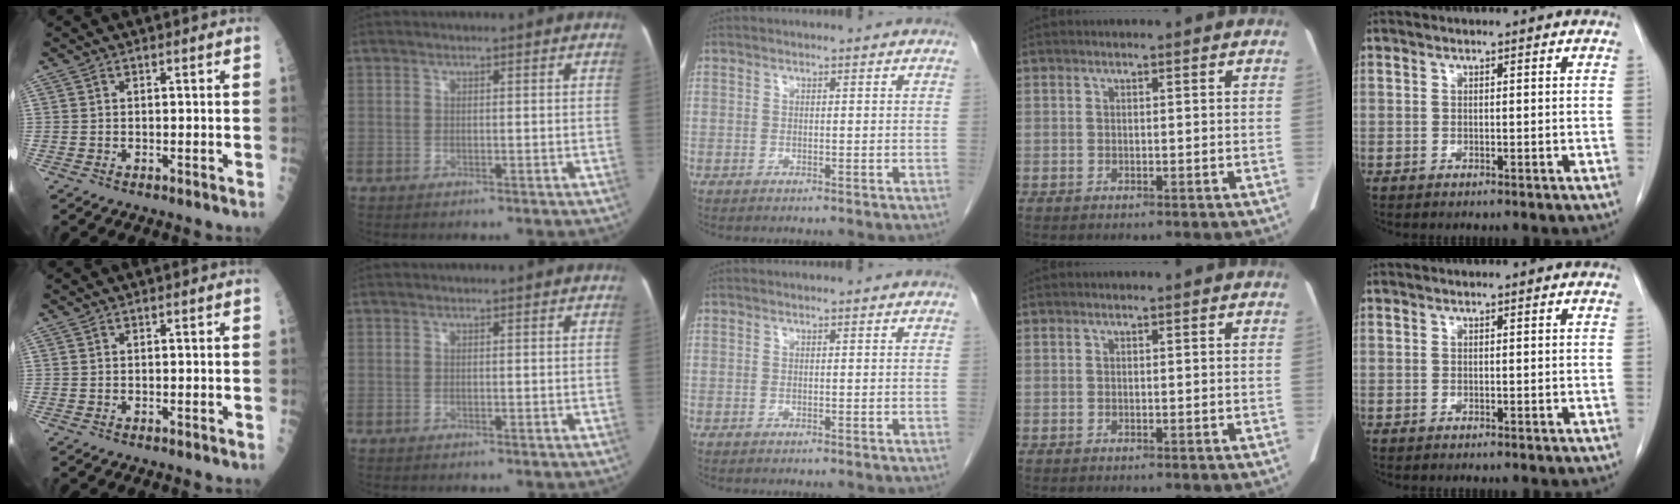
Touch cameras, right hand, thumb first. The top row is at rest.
{}